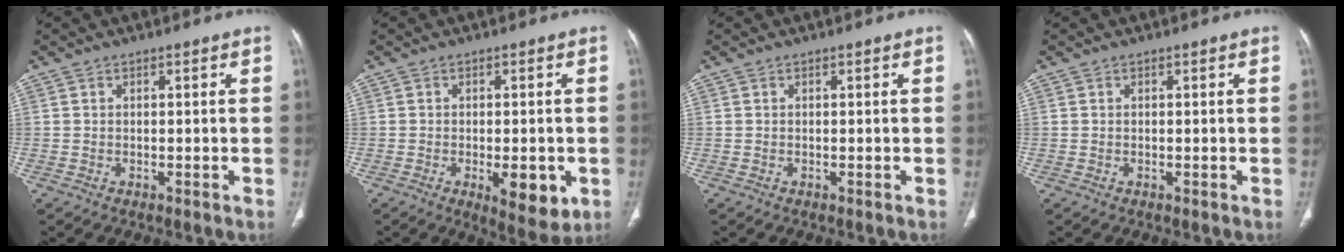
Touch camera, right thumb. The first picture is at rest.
{"total": 8.4, "force": [-2.4, 3.4, 7.3], "torque": [-0.086, -0.011, -0.024]}
{"total": 0.0}
{"total": 0.0}